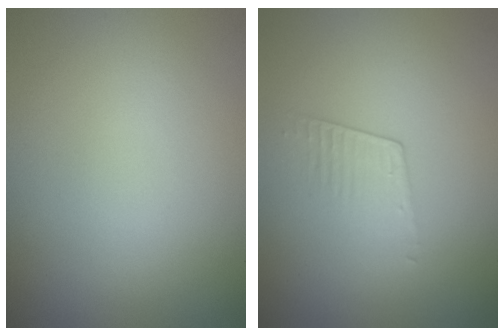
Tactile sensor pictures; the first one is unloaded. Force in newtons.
{"total": 1.1, "press": 0.4, "slide": 1.1}